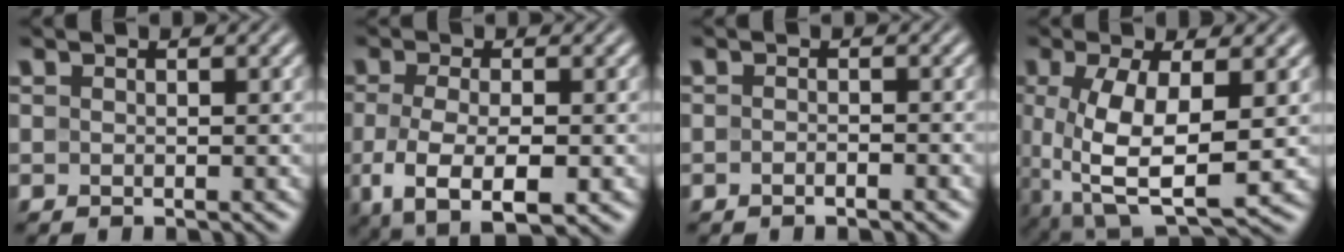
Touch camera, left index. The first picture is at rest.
{"total": 6.4, "force": [-2.2, 2.7, 5.4], "torque": [-0.112, -0.016, -0.037]}
{"total": 1.0, "force": [-0.7, 0.2, 0.7], "torque": [-0.012, 0.000, -0.011]}
{"total": 8.0, "force": [-0.1, 3.4, 7.2], "torque": [-0.150, -0.008, 0.004]}